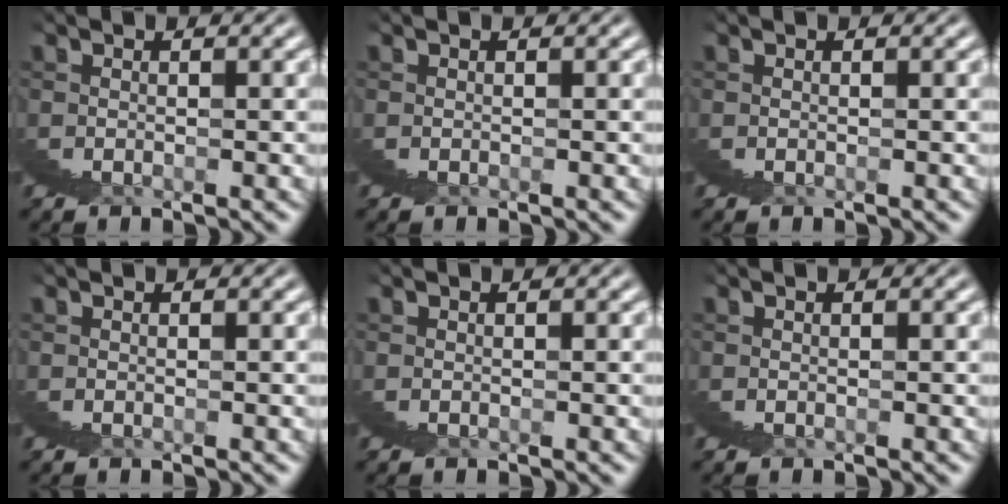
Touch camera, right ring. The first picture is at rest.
{"total": 0.0}
{"total": 0.0}
{"total": 0.0}
{"total": 0.0}
{"total": 0.0}